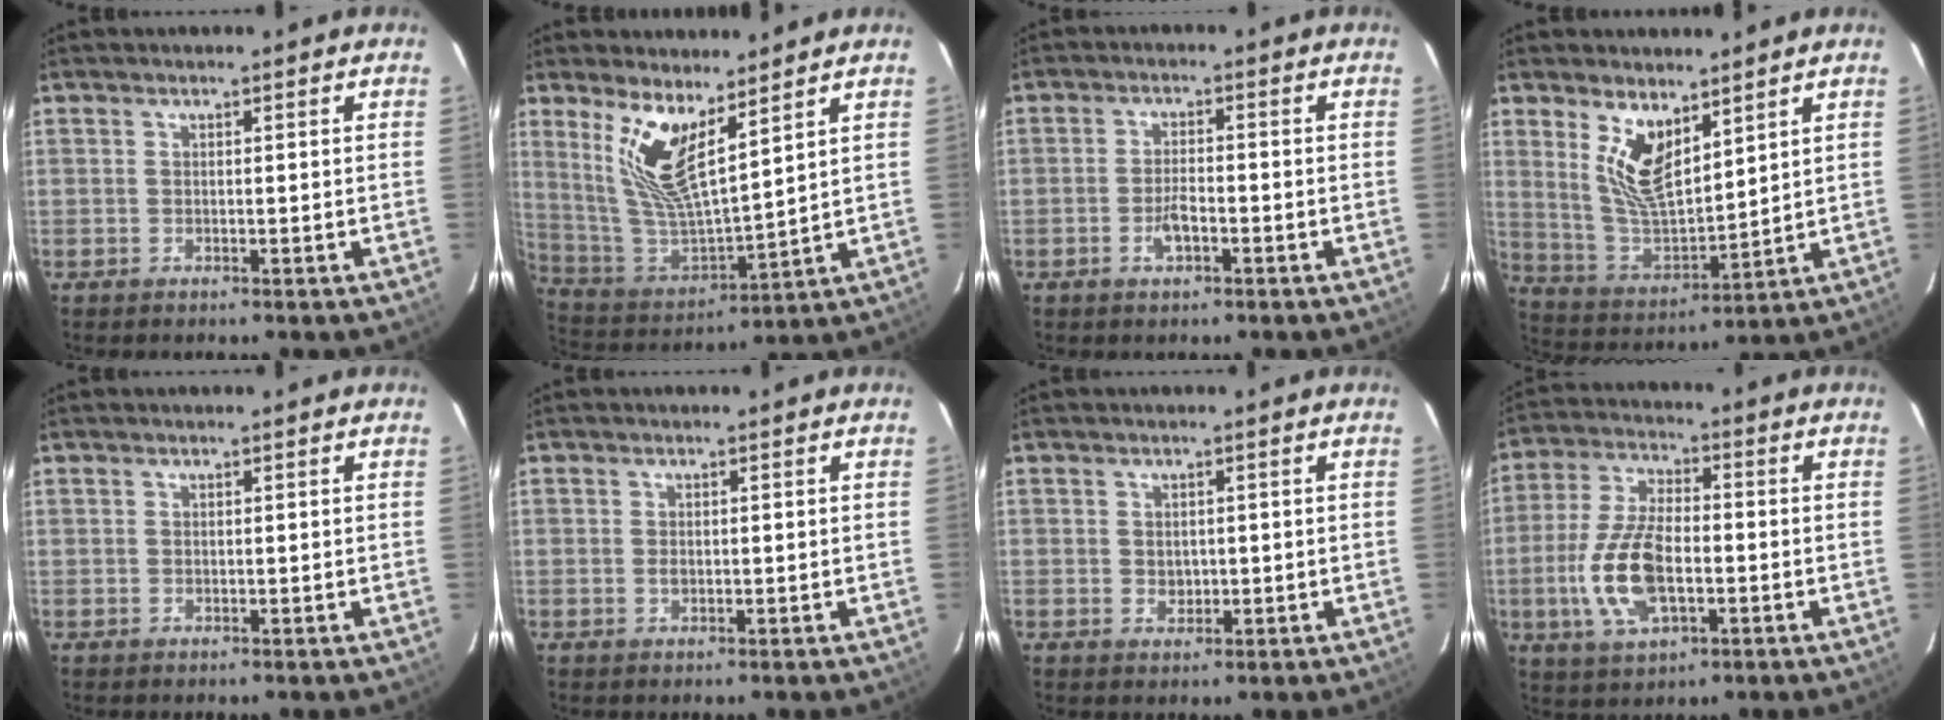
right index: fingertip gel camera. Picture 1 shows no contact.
{"total": 13.1, "force": [7.9, 3.8, 9.8], "torque": [-0.196, -0.006, 0.168]}
{"total": 3.7, "force": [-1.7, 1.5, 2.9], "torque": [-0.060, 0.002, -0.029]}
{"total": 10.9, "force": [6.0, 4.7, 7.7], "torque": [-0.150, -0.006, 0.131]}
{"total": 0.0}
{"total": 1.2, "force": [-0.1, 1.0, 0.6], "torque": [-0.011, 0.001, -0.002]}
{"total": 2.2, "force": [-0.1, 1.9, 1.0], "torque": [-0.014, 0.001, 0.002]}
{"total": 13.4, "force": [-3.1, 6.5, 11.3], "torque": [-0.241, 0.001, -0.054]}